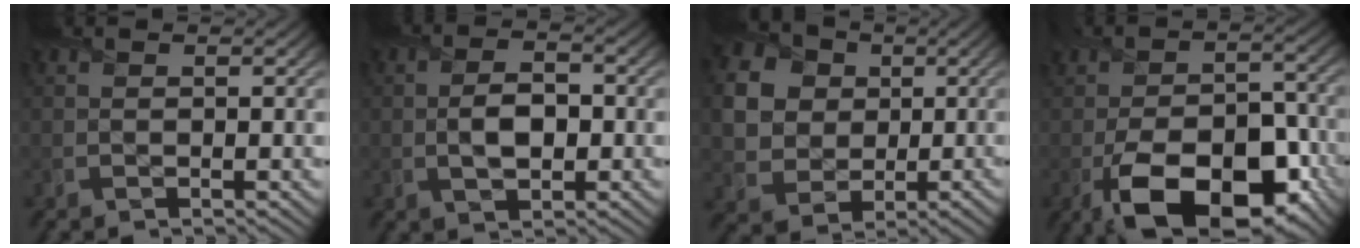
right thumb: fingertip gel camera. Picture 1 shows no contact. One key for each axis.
{"total": 4.4, "fx": -0.5, "fy": 2.5, "fz": 3.6, "tx": -0.072, "ty": -0.001, "tz": -0.009}
{"total": 11.5, "fx": 2.0, "fy": 10.1, "fz": 5.1, "tx": -0.179, "ty": 0.010, "tz": 0.032}
{"total": 15.8, "fx": -7.4, "fy": 8.5, "fz": 11.1, "tx": -0.179, "ty": -0.024, "tz": -0.114}